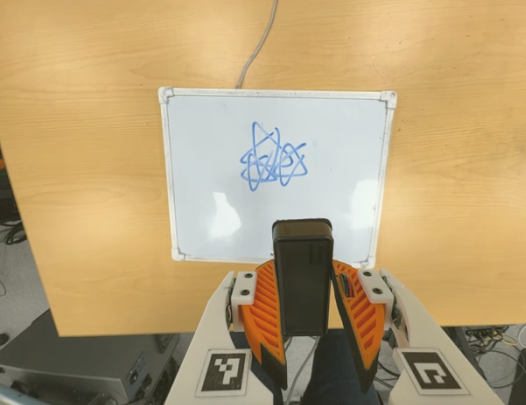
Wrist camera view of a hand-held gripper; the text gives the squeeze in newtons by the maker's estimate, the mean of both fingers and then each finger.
{"total": 5.7, "left": 5.5, "right": 5.9}